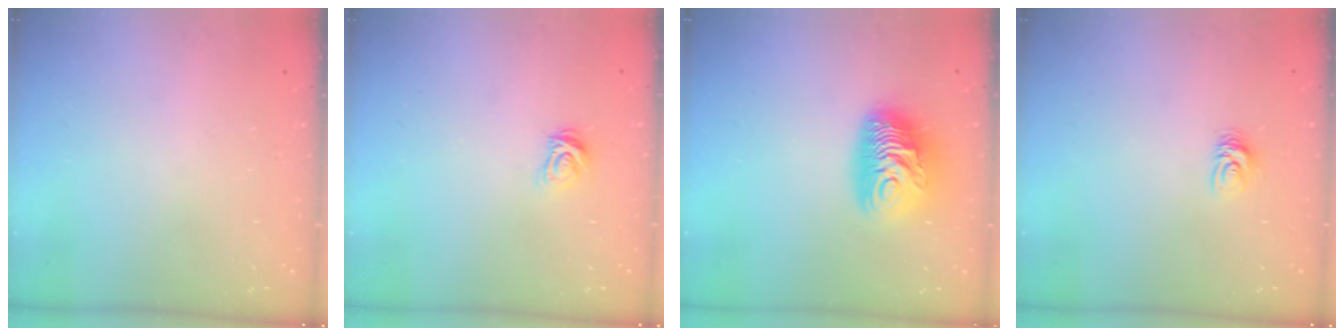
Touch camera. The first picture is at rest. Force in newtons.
{"total": 5.6, "press": 5.6, "slide": 0.4}
{"total": 12.4, "press": 12.3, "slide": 0.9}
{"total": 4.9, "press": 4.9, "slide": 0.5}